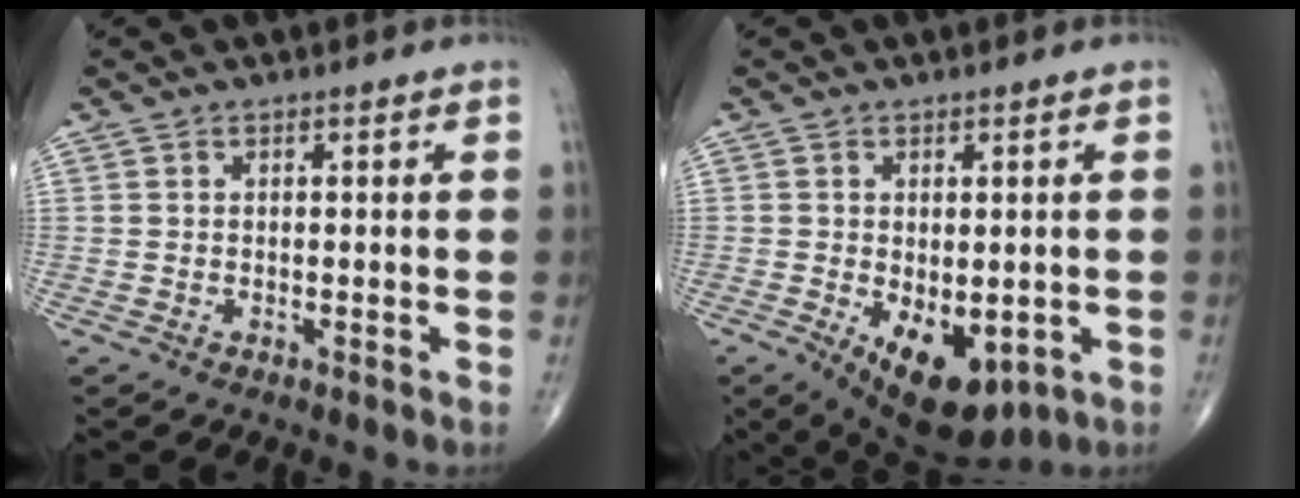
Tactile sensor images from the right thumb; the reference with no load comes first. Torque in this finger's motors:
{"motor_torque": [-0.22, 1.16, 0.31, 0.03, 0.11]}